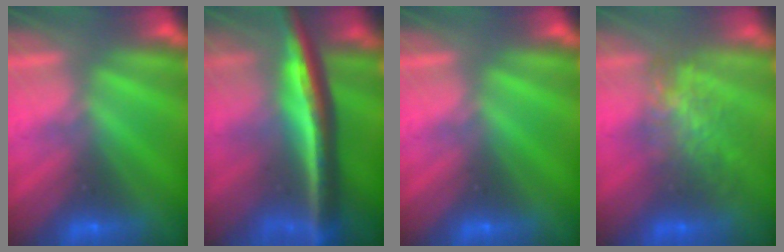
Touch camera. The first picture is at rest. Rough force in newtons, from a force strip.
{"total": 7.1}
{"total": 0.0}
{"total": 7.2}